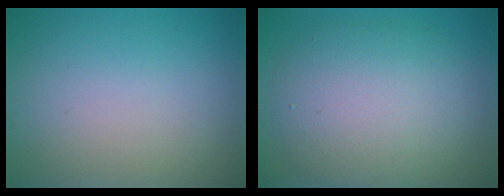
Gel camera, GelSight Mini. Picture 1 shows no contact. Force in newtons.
{"total": 6.9, "press": 6.9, "slide": 0.2}